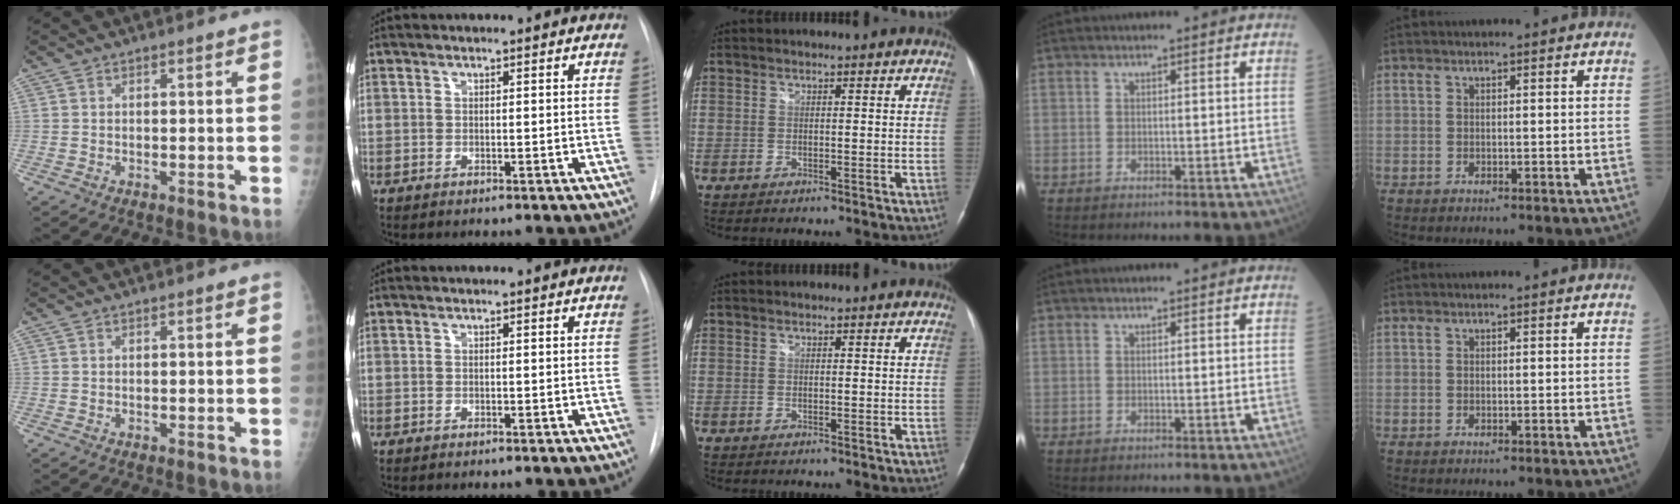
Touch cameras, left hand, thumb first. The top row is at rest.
{}